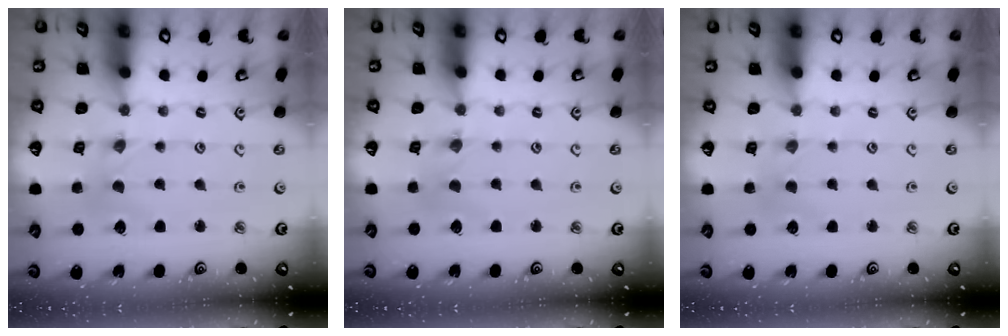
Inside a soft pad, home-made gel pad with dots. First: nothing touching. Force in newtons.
{"total": 0.0}
{"total": 1.9, "press": 1.8, "slide": 0.3}